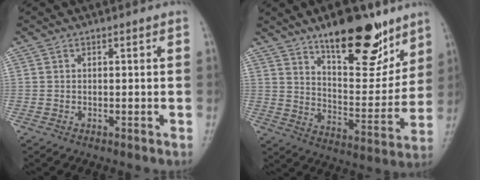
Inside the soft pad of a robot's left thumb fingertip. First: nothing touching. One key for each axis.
{"total": 18.3, "fx": 12.2, "fy": 7.2, "fz": 11.5, "tx": -0.116, "ty": -0.083, "tz": 0.197}